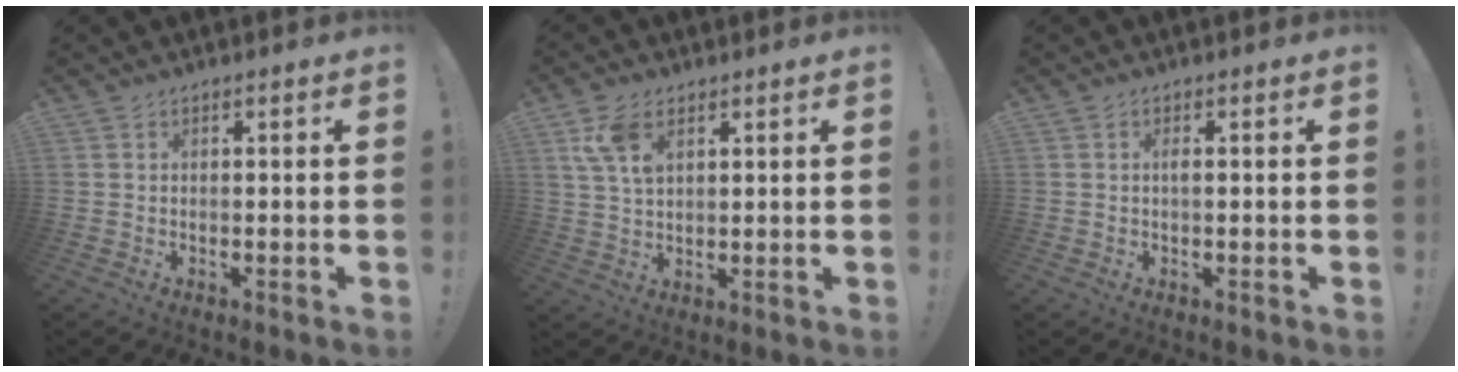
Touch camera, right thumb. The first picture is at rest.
{"total": 8.2, "force": [3.9, 4.5, 5.7], "torque": [-0.113, -0.007, 0.075]}
{"total": 1.0, "force": [-0.1, 0.1, 1.0], "torque": [-0.027, 0.004, -0.002]}